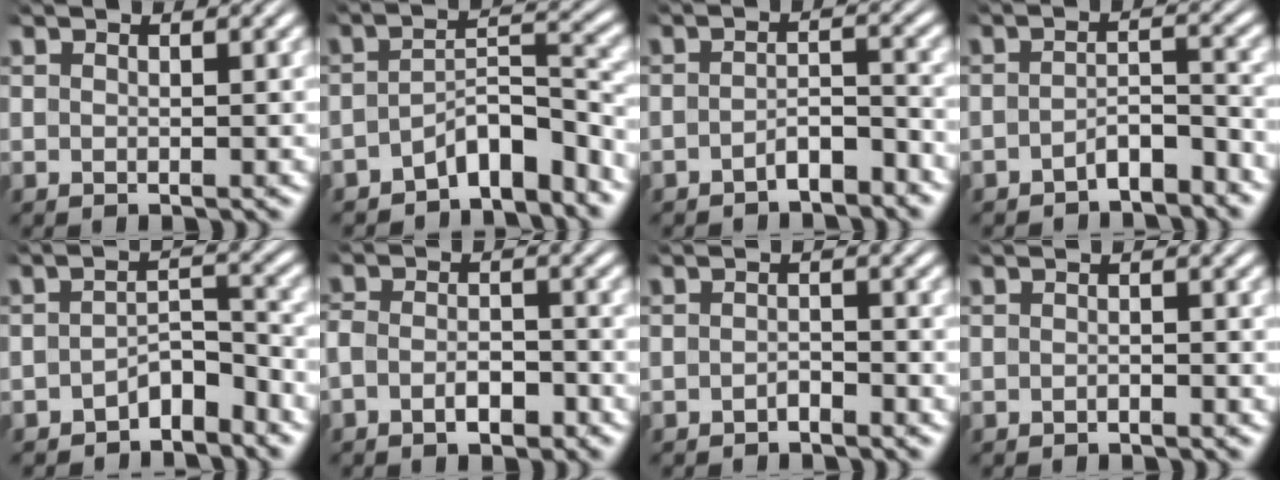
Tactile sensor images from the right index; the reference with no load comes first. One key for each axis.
{"total": 5.2, "fx": -4.0, "fy": 1.4, "fz": 3.0, "tx": -0.032, "ty": -0.007, "tz": -0.063}
{"total": 2.7, "fx": -2.5, "fy": 0.6, "fz": 1.1, "tx": -0.007, "ty": -0.005, "tz": -0.046}
{"total": 3.1, "fx": -2.8, "fy": 0.6, "fz": 1.2, "tx": -0.006, "ty": -0.006, "tz": -0.050}
{"total": 3.6, "fx": -3.2, "fy": 1.1, "fz": 1.4, "tx": -0.005, "ty": -0.005, "tz": -0.054}
{"total": 3.2, "fx": -1.9, "fy": 2.0, "fz": 1.6, "tx": -0.036, "ty": -0.006, "tz": -0.034}
{"total": 1.3, "fx": -1.3, "fy": 0.2, "fz": 0.2, "tx": -0.003, "ty": -0.005, "tz": -0.021}
{"total": 0.8, "fx": -0.8, "fy": -0.2, "fz": 0.0, "tx": -0.003, "ty": -0.004, "tz": -0.013}